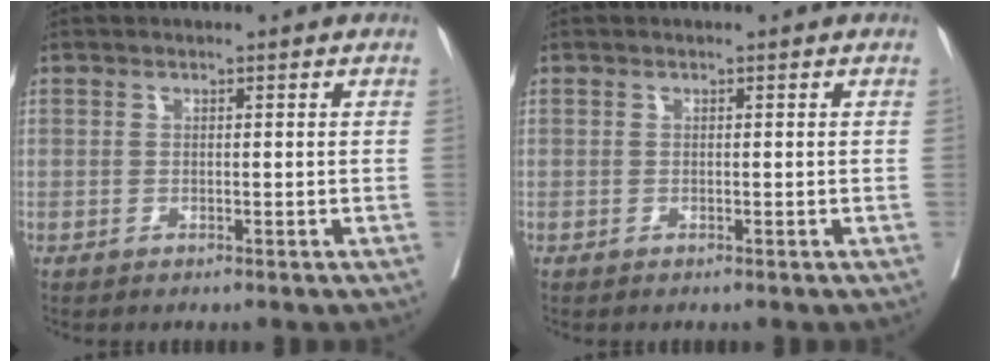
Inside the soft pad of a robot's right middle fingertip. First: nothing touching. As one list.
[{"total": 0.0}]